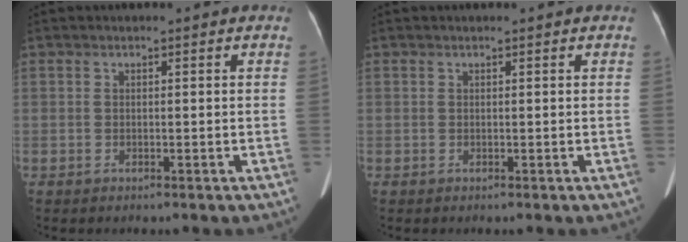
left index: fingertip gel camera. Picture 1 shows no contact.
{"total": 1.2, "force": [1.1, 0.2, 0.4], "torque": [-0.010, 0.018, 0.016]}